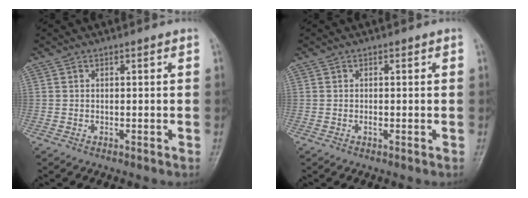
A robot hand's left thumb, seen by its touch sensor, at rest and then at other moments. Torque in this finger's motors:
{"motor_torque": [-0.01, 0.01, 0.07, 0.08, 0.00]}